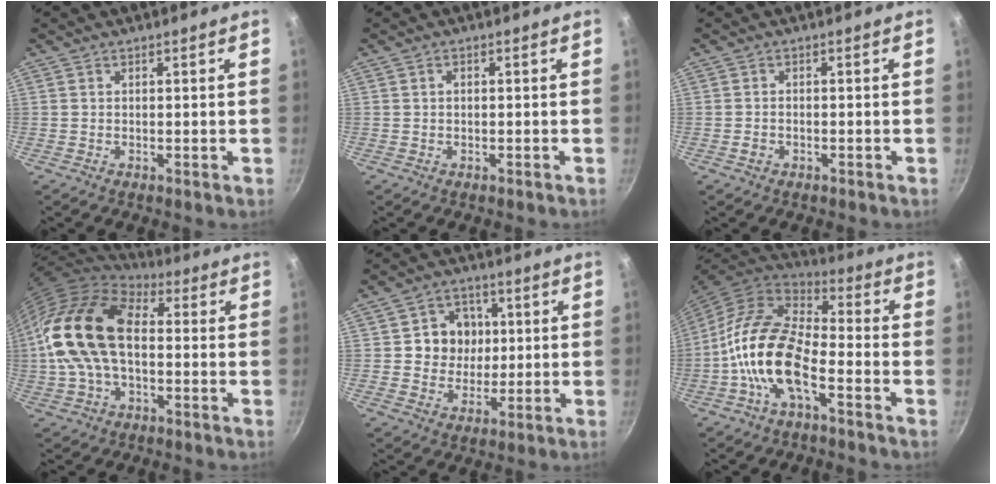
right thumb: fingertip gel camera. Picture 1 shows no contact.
{"total": 0.7, "force": [0.1, 0.5, 0.5], "torque": [-0.008, 0.004, 0.002]}
{"total": 1.1, "force": [-0.7, 0.7, 0.4], "torque": [-0.008, 0.004, -0.014]}
{"total": 19.1, "force": [0.4, 11.7, 15.1], "torque": [-0.272, 0.030, -0.004]}
{"total": 8.7, "force": [1.1, 8.0, 3.2], "torque": [-0.010, 0.003, 0.012]}
{"total": 15.4, "force": [-5.3, 7.3, 12.5], "torque": [-0.230, 0.042, -0.119]}